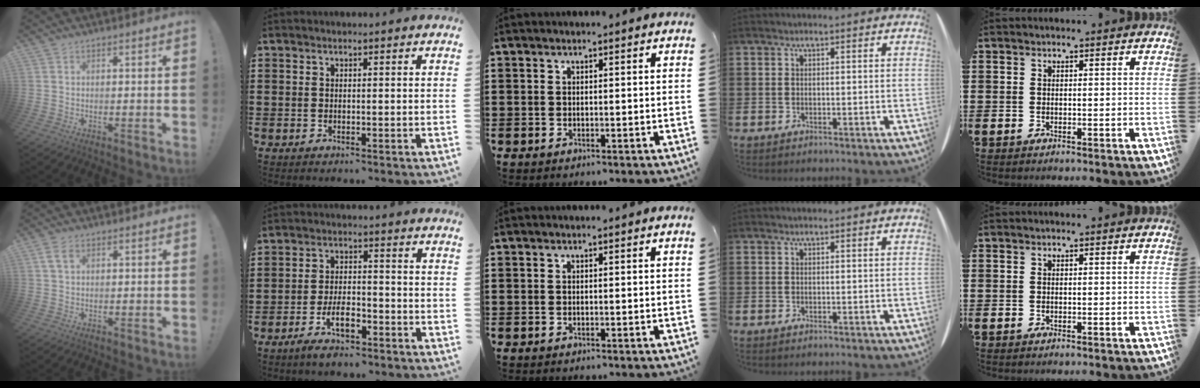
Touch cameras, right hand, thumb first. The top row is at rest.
{"thumb": {"total": 3.9, "force": [1.7, 2.1, 2.8], "torque": [-0.053, 0.003, 0.033]}, "index": {"total": 6.1, "force": [-3.6, 2.3, 4.3], "torque": [-0.089, 0.003, -0.069]}}